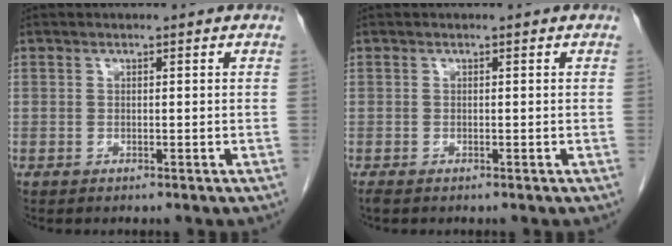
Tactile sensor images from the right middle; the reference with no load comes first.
{"total": 0.6, "force": [-0.6, 0.1, 0.3], "torque": [-0.008, -0.003, -0.011]}